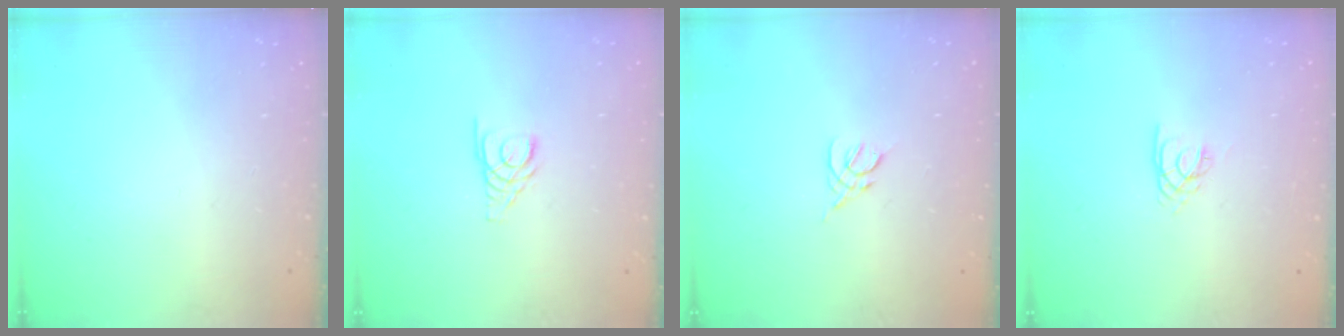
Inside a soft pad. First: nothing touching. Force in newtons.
{"total": 3.2, "press": 3.1, "slide": 0.2}
{"total": 2.2, "press": 2.1, "slide": 0.6}
{"total": 2.2, "press": 2.2, "slide": 0.3}